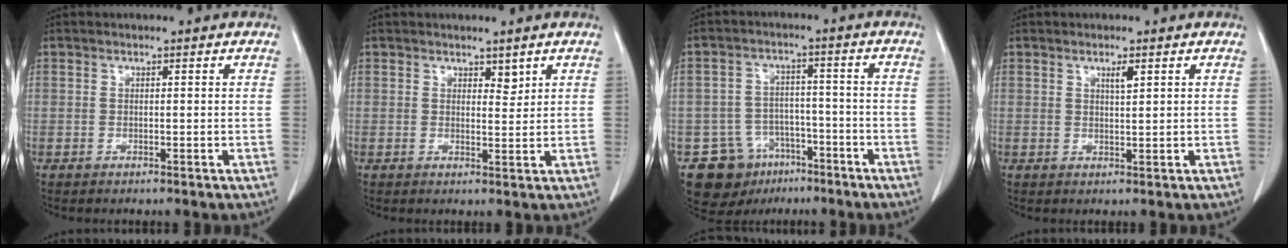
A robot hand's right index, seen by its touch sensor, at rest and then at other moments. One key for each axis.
{"total": 2.2, "fx": 1.6, "fy": 0.9, "fz": 1.1, "tx": -0.012, "ty": -0.010, "tz": 0.027}
{"total": 8.9, "fx": -5.0, "fy": 7.1, "fz": 1.8, "tx": -0.027, "ty": 0.026, "tz": -0.070}
{"total": 2.0, "fx": 1.1, "fy": 0.2, "fz": 1.6, "tx": -0.025, "ty": -0.007, "tz": 0.018}